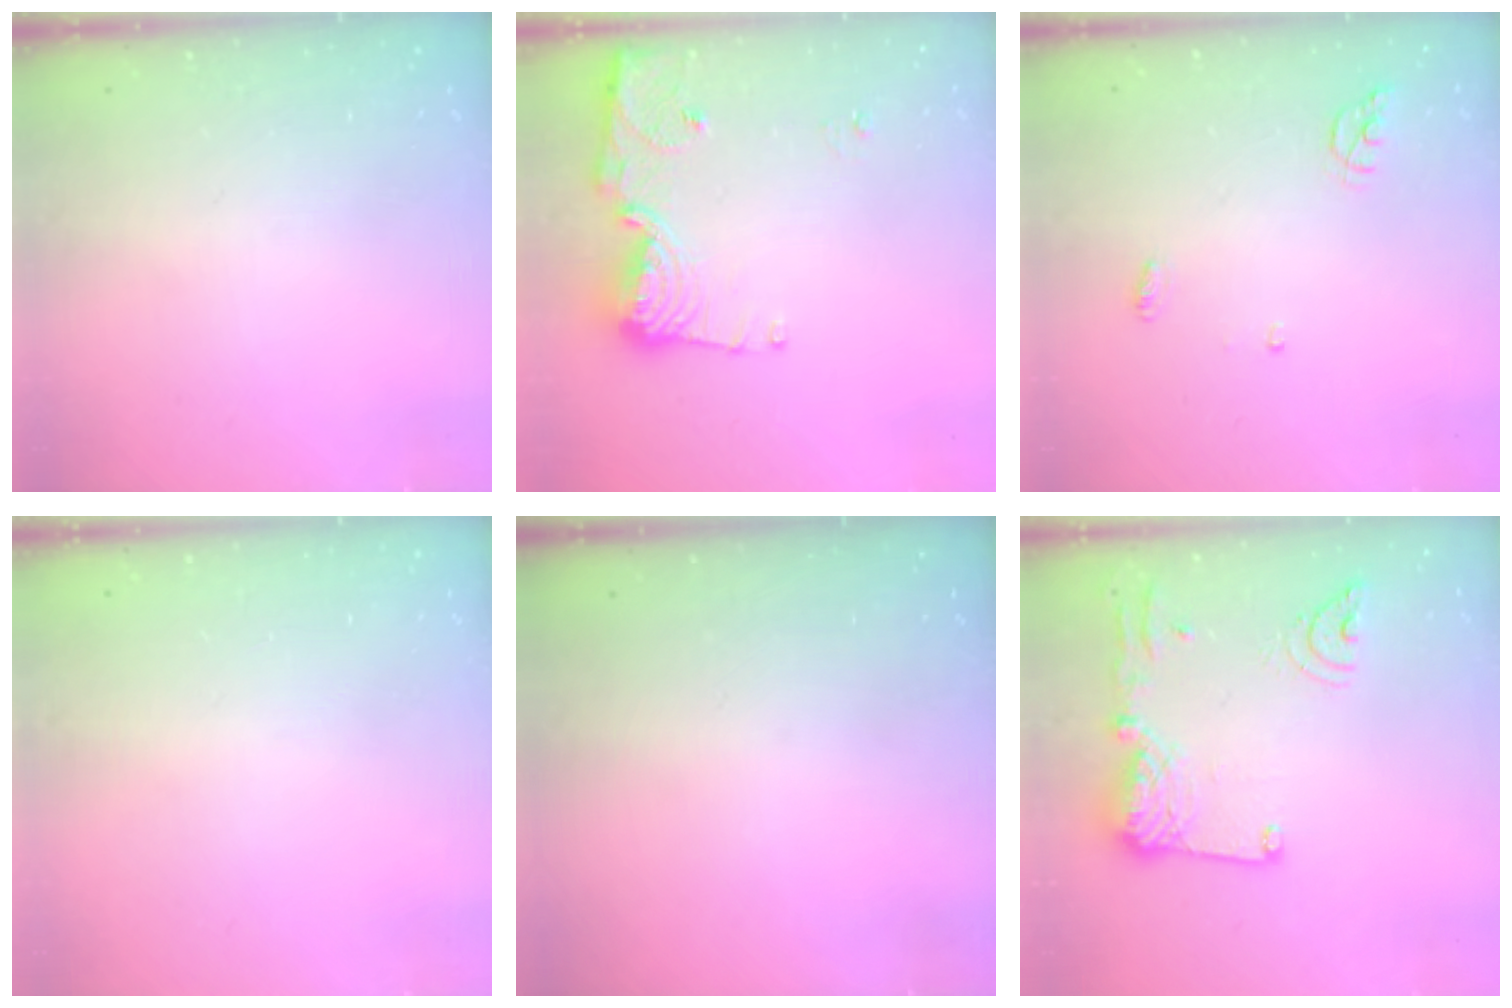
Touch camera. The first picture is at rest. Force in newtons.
{"total": 11.7, "press": 11.6, "slide": 1.1}
{"total": 5.2, "press": 5.2, "slide": 0.2}
{"total": 0.8, "press": 0.8, "slide": 0.1}
{"total": 0.0}
{"total": 17.2, "press": 17.1, "slide": 2.2}